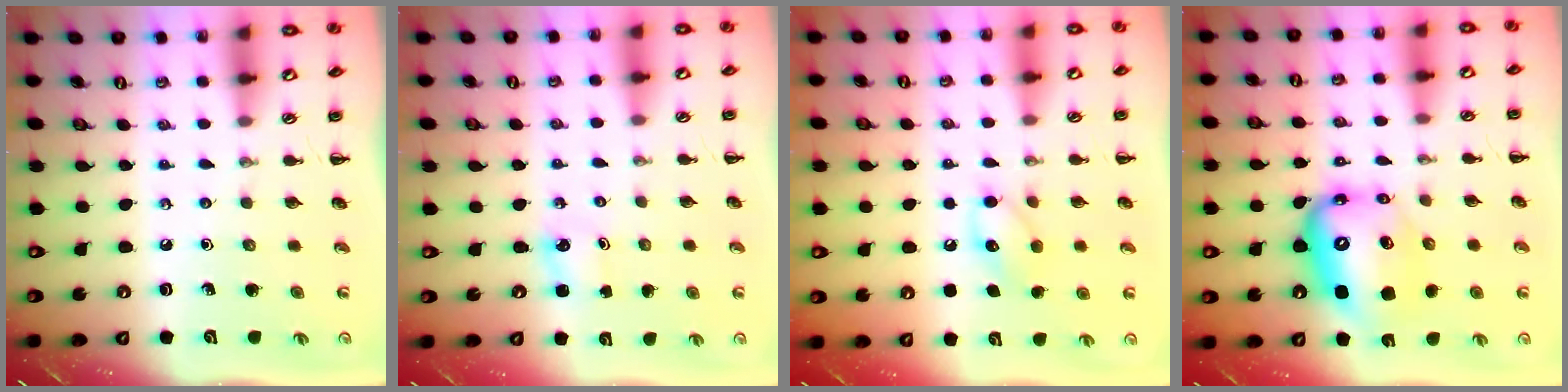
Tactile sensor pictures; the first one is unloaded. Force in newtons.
{"total": 1.4, "press": 1.3, "slide": 0.2}
{"total": 9.8, "press": 9.8, "slide": 1.0}
{"total": 13.7, "press": 13.2, "slide": 3.7}